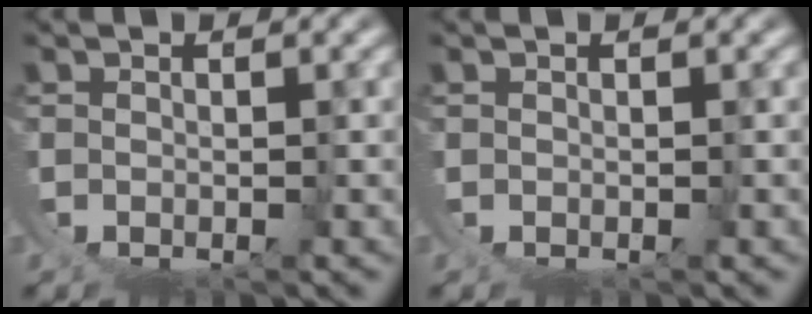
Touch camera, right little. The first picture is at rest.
{"total": 0.0}